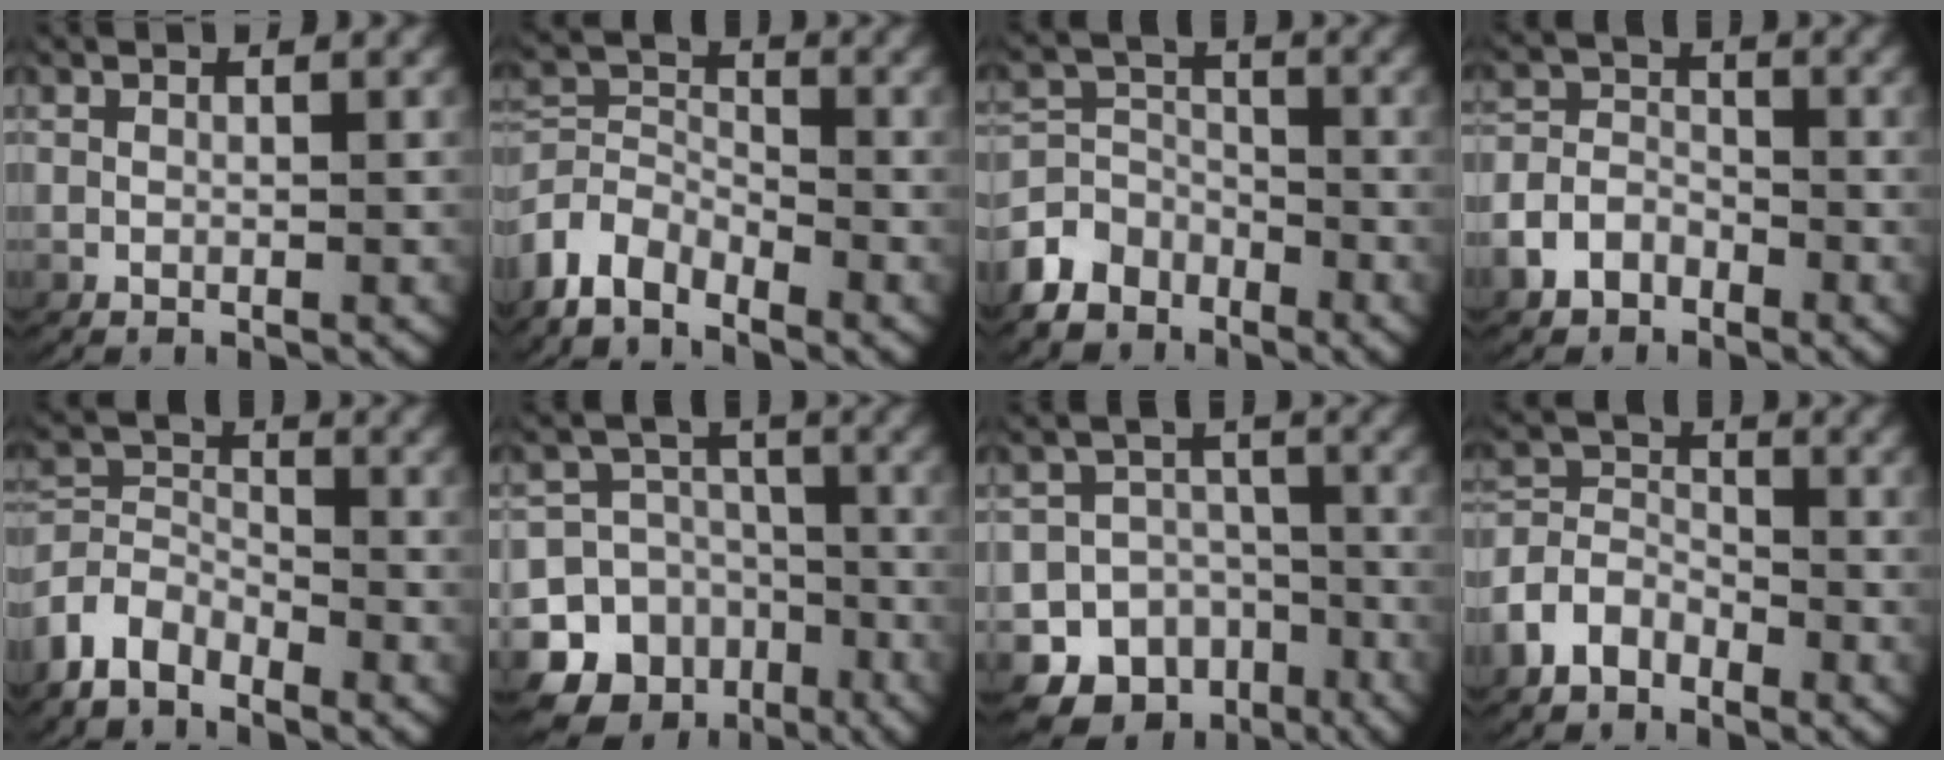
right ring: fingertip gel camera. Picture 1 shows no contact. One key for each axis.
{"total": 6.5, "fx": -2.9, "fy": 5.3, "fz": 2.4, "tx": -0.064, "ty": -0.034, "tz": -0.047}
{"total": 6.7, "fx": -3.0, "fy": 5.6, "fz": 2.0, "tx": -0.040, "ty": -0.029, "tz": -0.049}
{"total": 5.1, "fx": -2.4, "fy": 4.3, "fz": 1.1, "tx": -0.027, "ty": -0.006, "tz": -0.044}
{"total": 5.7, "fx": -2.7, "fy": 4.7, "fz": 1.8, "tx": -0.055, "ty": -0.031, "tz": -0.044}
{"total": 18.8, "fx": -7.7, "fy": 15.9, "fz": 6.6, "tx": -0.131, "ty": -0.074, "tz": -0.126}
{"total": 18.1, "fx": -8.4, "fy": 15.2, "fz": 5.0, "tx": -0.112, "ty": -0.078, "tz": -0.142}
{"total": 4.8, "fx": -2.0, "fy": 4.2, "fz": 1.3, "tx": -0.042, "ty": -0.018, "tz": -0.035}